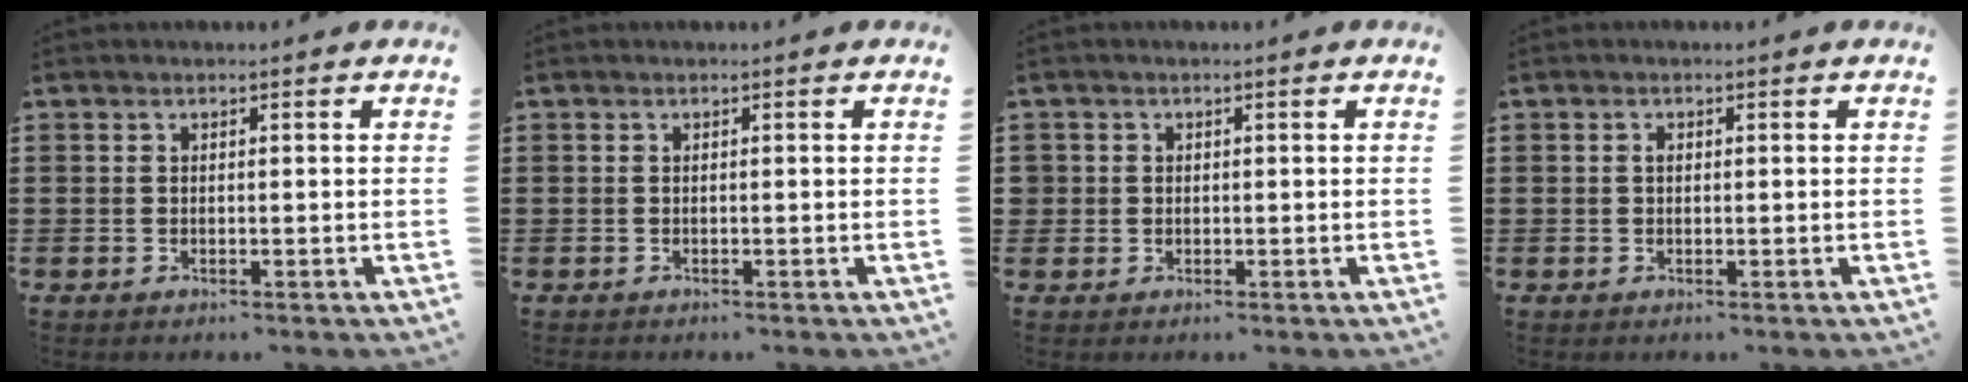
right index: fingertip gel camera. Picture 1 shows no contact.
{"total": 0.0}
{"total": 1.2, "force": [0.2, 1.2, 0.1], "torque": [-0.007, 0.006, 0.002]}
{"total": 0.7, "force": [0.1, 0.5, 0.6], "torque": [-0.013, 0.000, 0.002]}